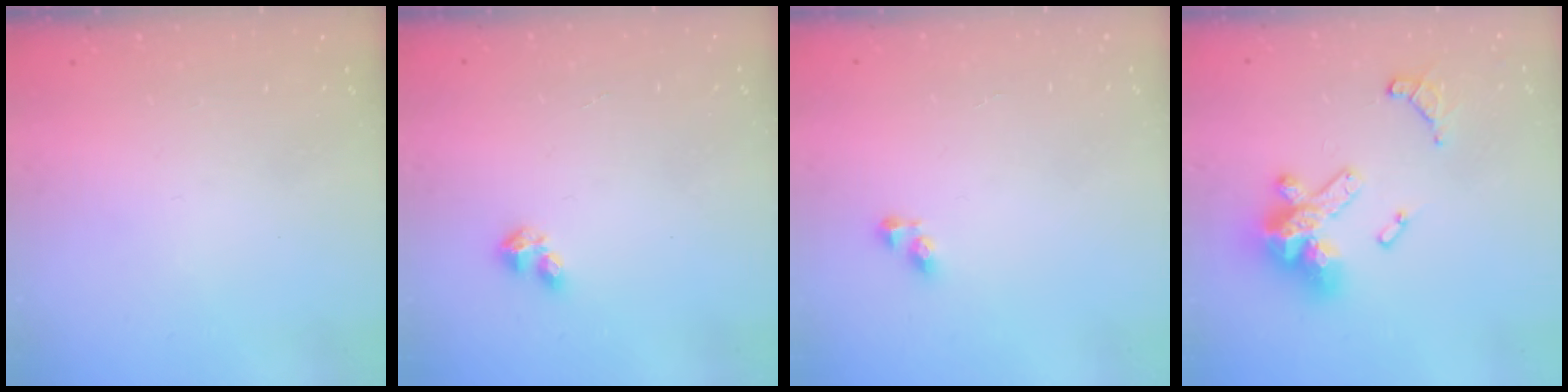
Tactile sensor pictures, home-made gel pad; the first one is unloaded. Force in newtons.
{"total": 3.2, "press": 3.2, "slide": 0.5}
{"total": 3.5, "press": 3.5, "slide": 0.5}
{"total": 14.2, "press": 14.2, "slide": 1.0}